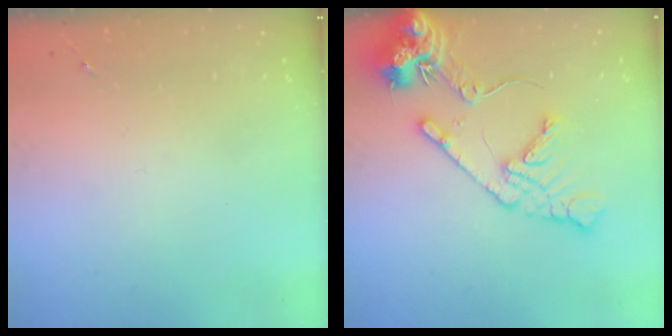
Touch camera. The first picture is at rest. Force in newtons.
{"total": 15.4, "press": 15.2, "slide": 2.2}